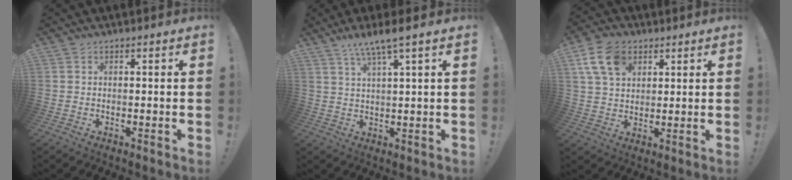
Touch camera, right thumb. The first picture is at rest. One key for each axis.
{"total": 6.1, "fx": 4.4, "fy": -0.5, "fz": 4.2, "tx": -0.075, "ty": -0.021, "tz": 0.070}
{"total": 11.7, "fx": 5.5, "fy": 8.0, "fz": 6.5, "tx": -0.116, "ty": -0.010, "tz": 0.106}